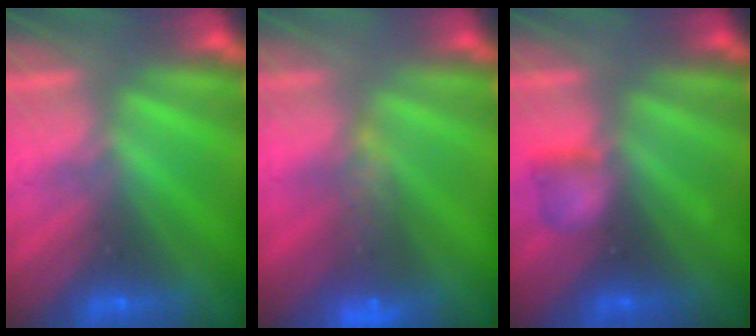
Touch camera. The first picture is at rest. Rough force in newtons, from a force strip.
{"total": 7.3}
{"total": 2.1}